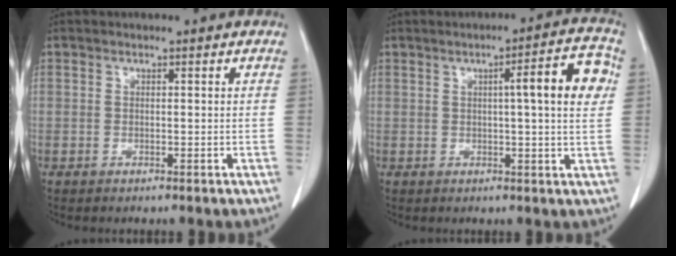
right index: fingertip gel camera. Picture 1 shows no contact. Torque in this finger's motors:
{"motor_torque": [0.52, 0.37, 0.36, 0.07]}